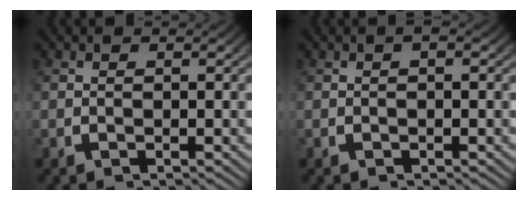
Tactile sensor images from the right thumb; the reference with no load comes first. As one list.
[{"total": 0.7, "force": [0.0, 0.3, 0.7], "torque": [-0.009, 0.004, -0.002]}]